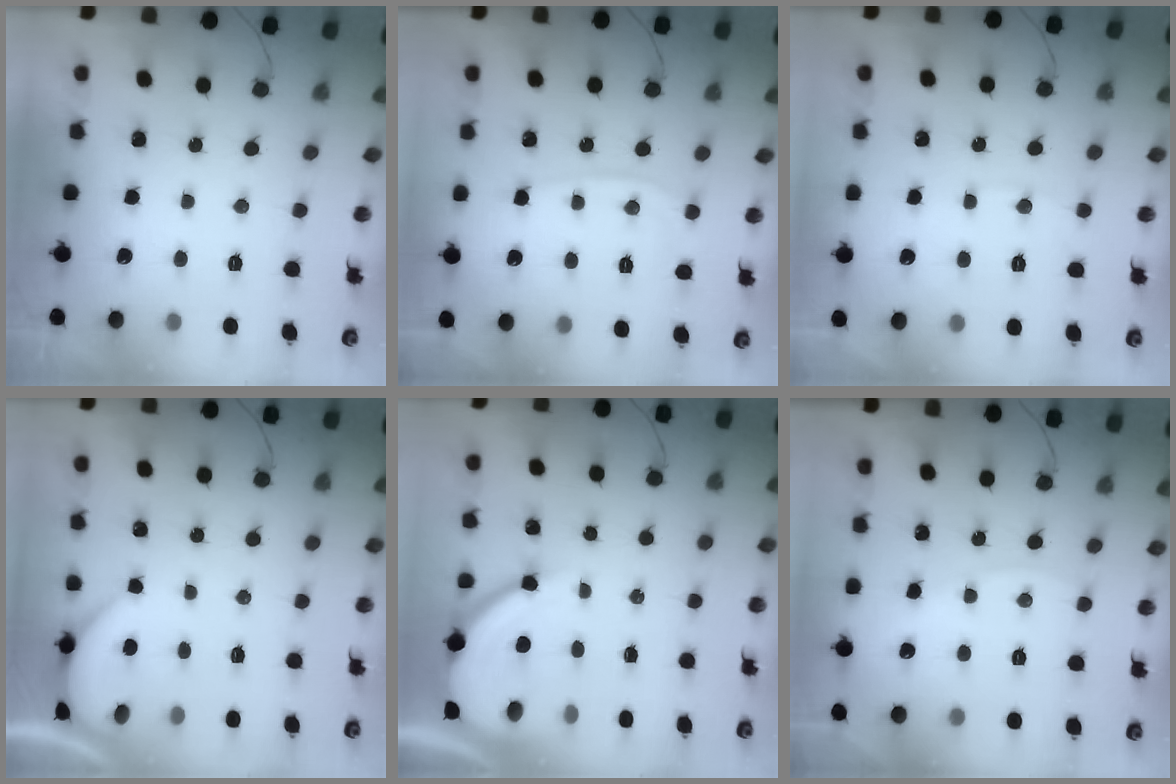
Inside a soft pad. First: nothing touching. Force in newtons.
{"total": 7.8, "press": 7.7, "slide": 1.0}
{"total": 4.9, "press": 4.9, "slide": 0.6}
{"total": 1.6, "press": 1.5, "slide": 0.2}
{"total": 10.9, "press": 10.8, "slide": 1.2}
{"total": 2.5, "press": 2.5, "slide": 0.3}